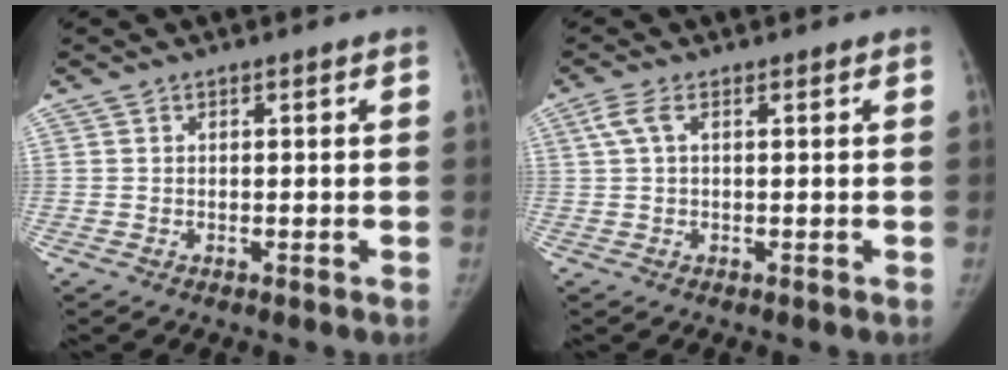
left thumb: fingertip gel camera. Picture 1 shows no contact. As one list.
[{"total": 2.7, "force": [1.0, 1.1, 2.3], "torque": [-0.066, 0.013, 0.023]}]